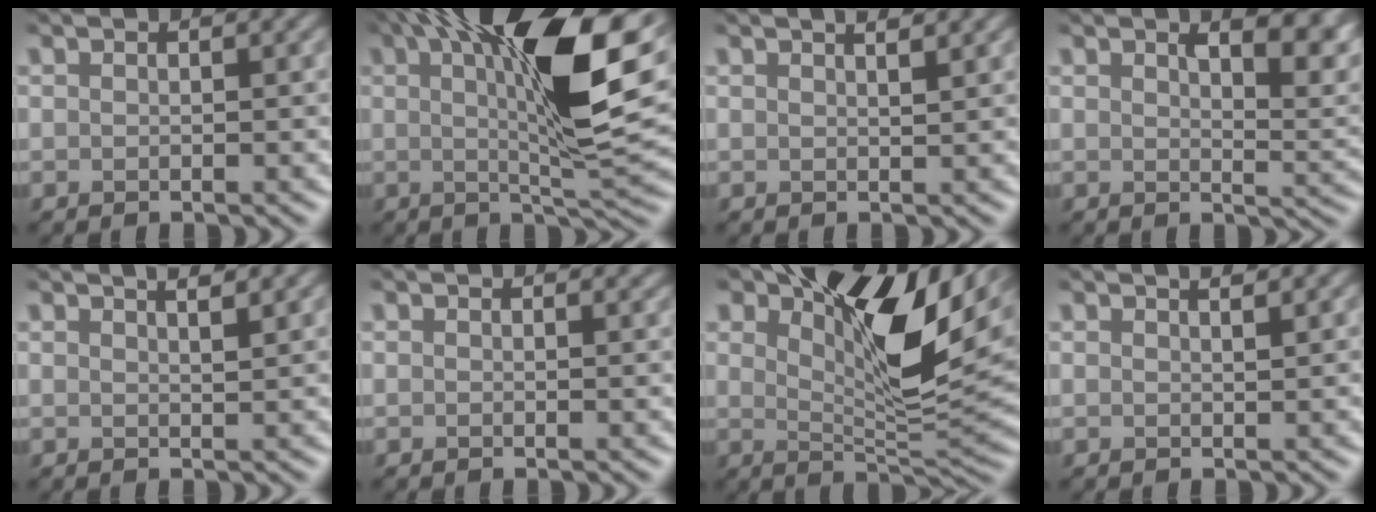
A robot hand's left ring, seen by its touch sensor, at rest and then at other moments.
{"total": 13.9, "force": [4.2, 3.0, 12.8], "torque": [-0.171, 0.003, 0.062]}
{"total": 2.0, "force": [1.4, 0.7, 1.3], "torque": [-0.004, 0.007, 0.005]}
{"total": 7.1, "force": [3.4, 2.7, 5.6], "torque": [-0.054, 0.006, 0.051]}
{"total": 3.0, "force": [2.1, 1.0, 1.9], "torque": [0.005, 0.011, 0.000]}
{"total": 0.6, "force": [0.5, 0.1, 0.2], "torque": [-0.001, -0.001, 0.008]}
{"total": 12.1, "force": [5.5, 4.8, 9.7], "torque": [-0.147, 0.010, 0.092]}
{"total": 1.7, "force": [1.2, 0.5, 1.1], "torque": [-0.008, 0.004, 0.006]}